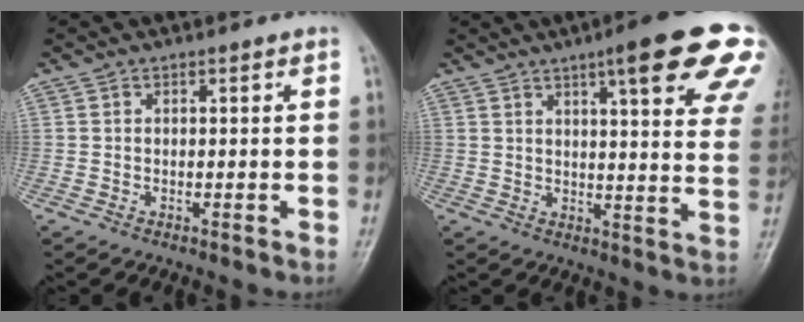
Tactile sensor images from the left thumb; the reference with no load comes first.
{"total": 20.9, "force": [11.6, 3.7, 17.0], "torque": [-0.201, -0.032, 0.137]}